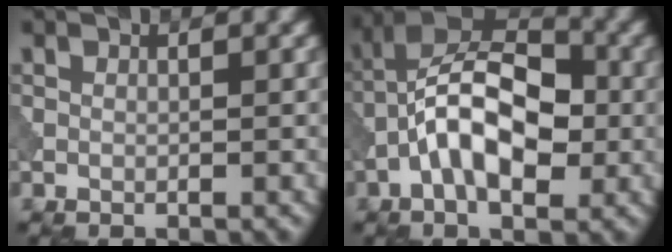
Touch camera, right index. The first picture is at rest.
{"total": 9.3, "force": [-2.2, 4.8, 7.6], "torque": [-0.129, 0.024, -0.049]}